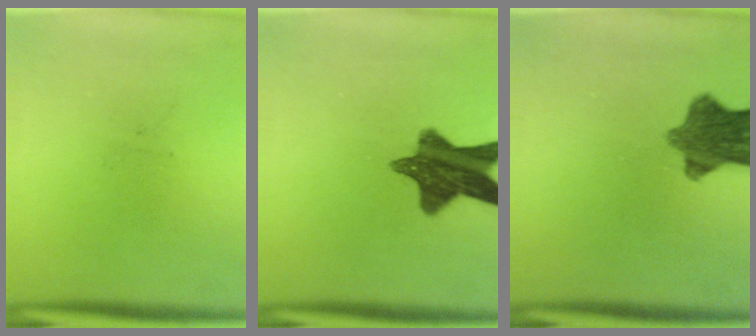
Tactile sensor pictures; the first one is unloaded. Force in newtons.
{"total": 11.5}
{"total": 9.3}